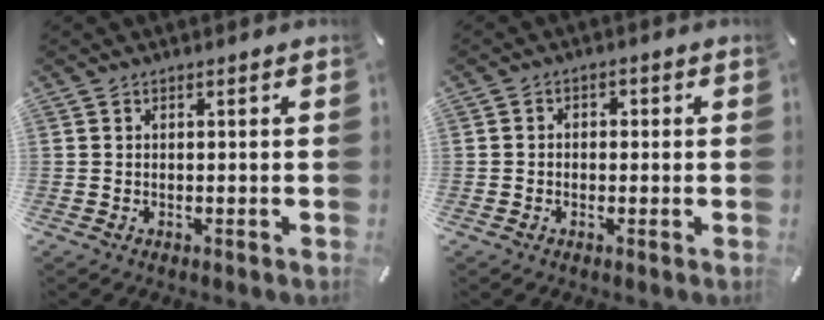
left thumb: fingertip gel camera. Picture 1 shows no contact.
{"total": 2.1, "force": [-0.9, 1.7, 0.8], "torque": [-0.014, 0.011, -0.021]}